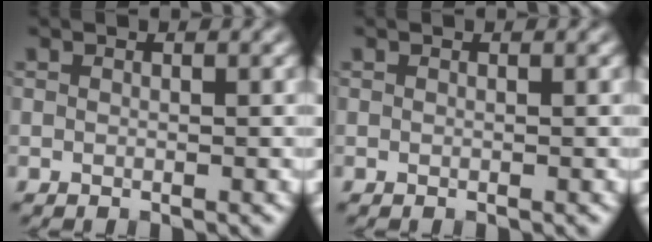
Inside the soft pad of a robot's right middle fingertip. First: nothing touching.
{"total": 0.0}